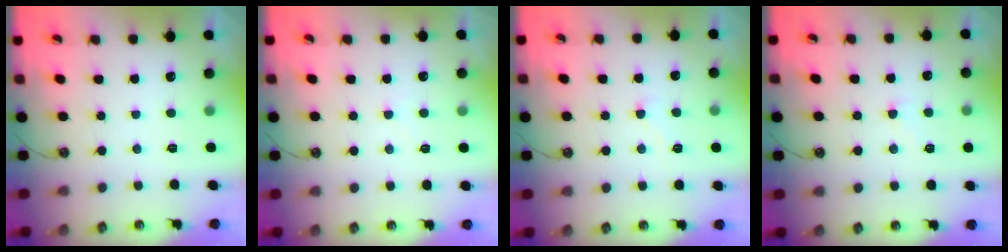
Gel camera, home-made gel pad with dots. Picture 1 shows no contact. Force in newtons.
{"total": 0.0}
{"total": 2.9, "press": 2.9, "slide": 0.5}
{"total": 4.5, "press": 4.4, "slide": 0.7}